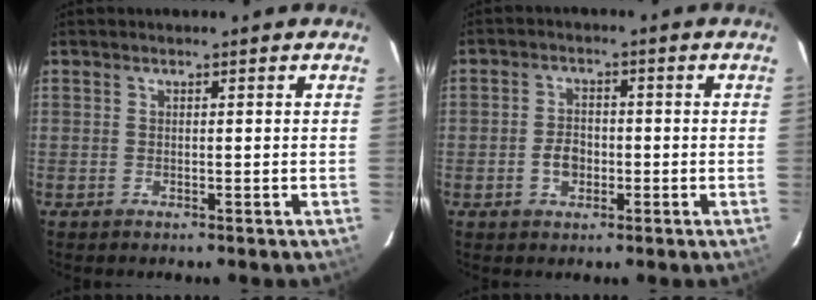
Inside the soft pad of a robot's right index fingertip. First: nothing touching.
{"total": 4.1, "force": [-1.2, 3.1, 2.3], "torque": [-0.044, 0.008, -0.018]}